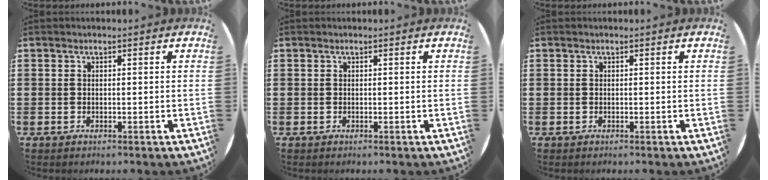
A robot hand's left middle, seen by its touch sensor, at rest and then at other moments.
{"total": 0.0}
{"total": 0.0}